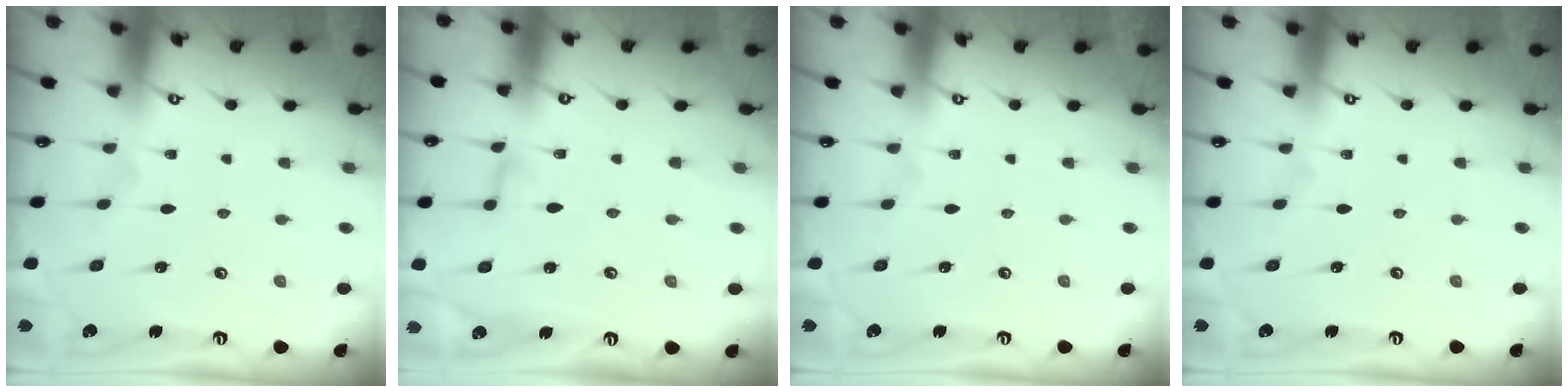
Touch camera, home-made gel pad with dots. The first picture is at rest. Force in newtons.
{"total": 2.9, "press": 2.9, "slide": 0.2}
{"total": 0.0}
{"total": 0.0}